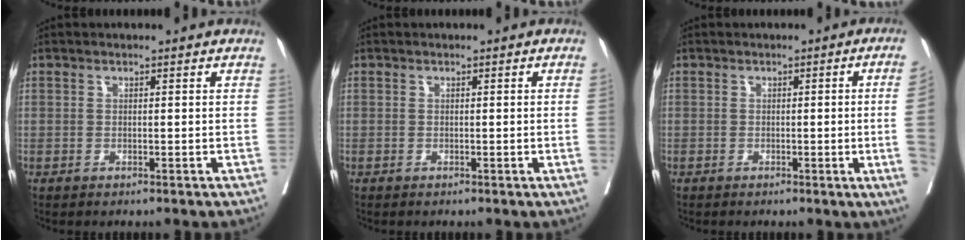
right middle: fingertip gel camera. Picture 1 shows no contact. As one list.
[{"total": 1.2, "force": [-0.1, -0.5, 1.1], "torque": [-0.014, -0.002, -0.002]}, {"total": 7.8, "force": [-1.0, -2.7, 7.3], "torque": [-0.081, -0.019, -0.010]}]